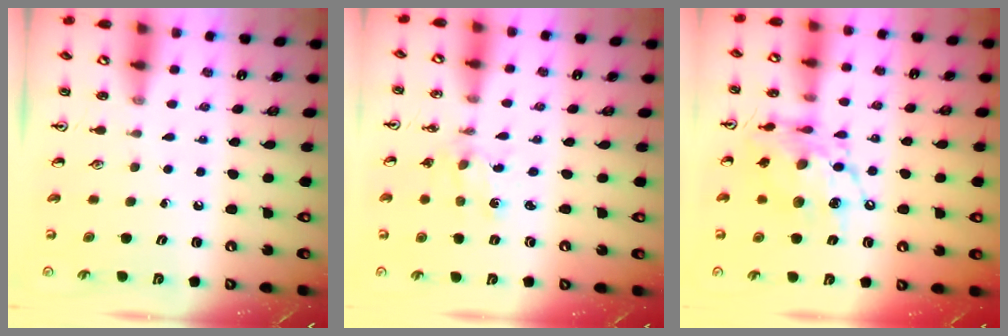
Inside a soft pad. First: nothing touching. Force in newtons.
{"total": 1.2, "press": 1.1, "slide": 0.3}
{"total": 14.8, "press": 14.7, "slide": 1.3}